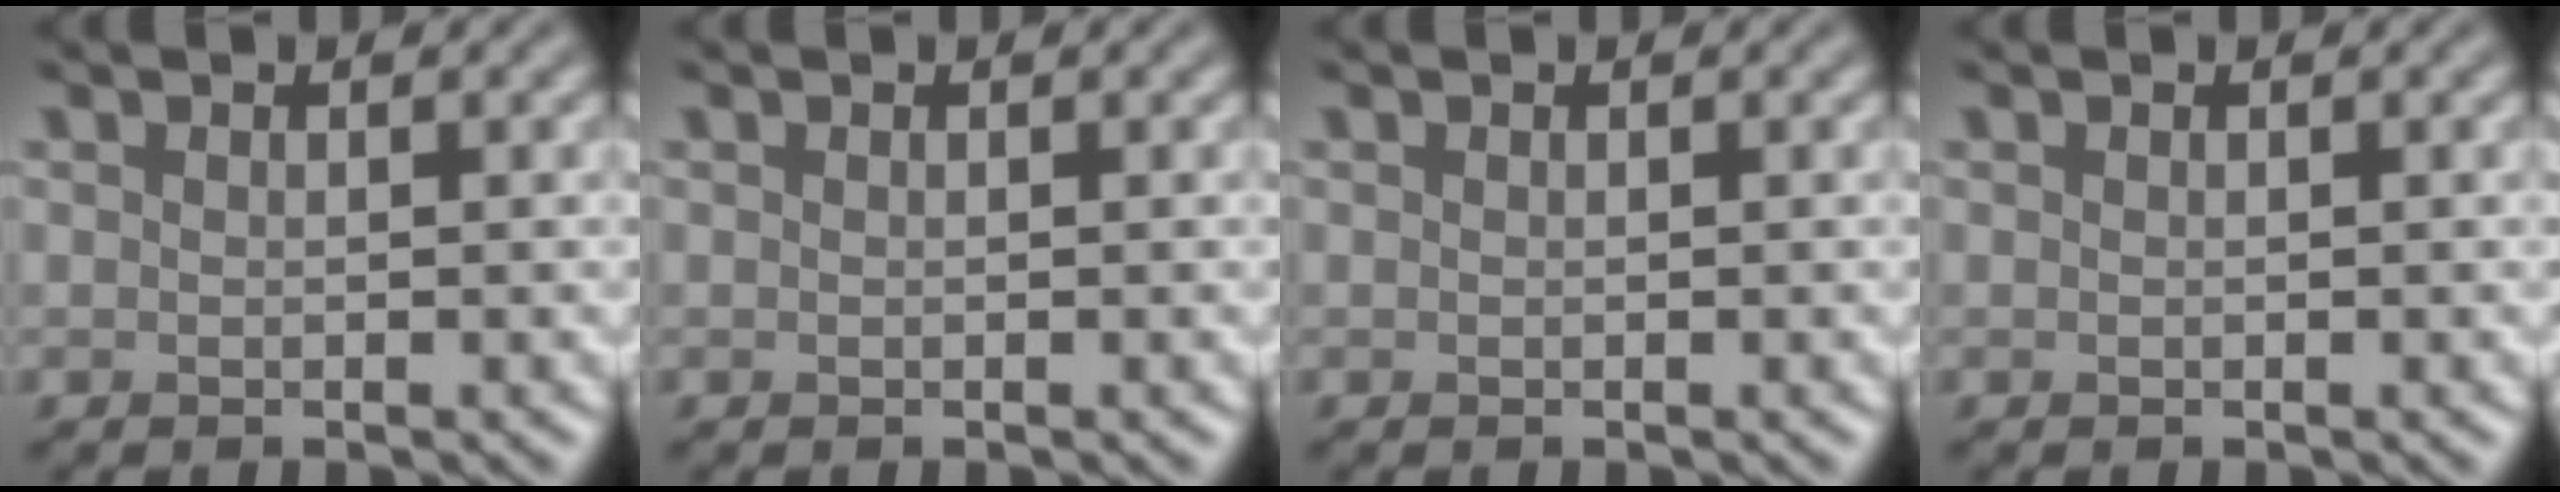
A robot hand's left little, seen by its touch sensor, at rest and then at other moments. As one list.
[{"total": 0.0}, {"total": 0.0}, {"total": 0.0}]